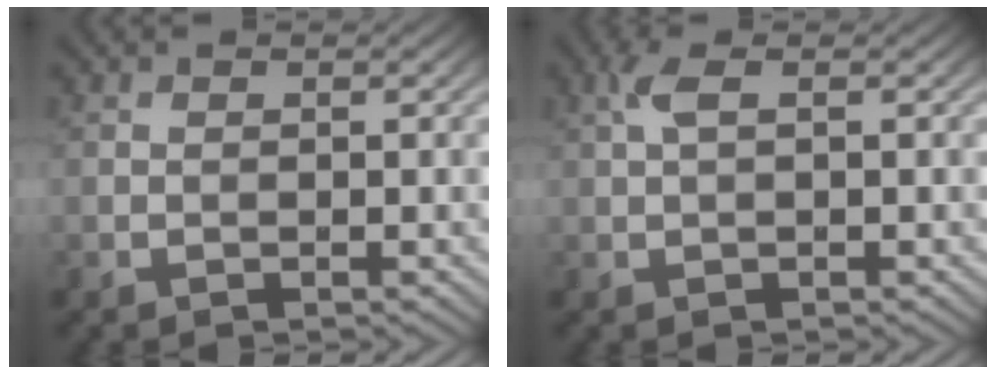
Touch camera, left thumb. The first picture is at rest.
{"total": 2.1, "force": [0.6, 0.6, 1.9], "torque": [-0.047, 0.009, 0.010]}